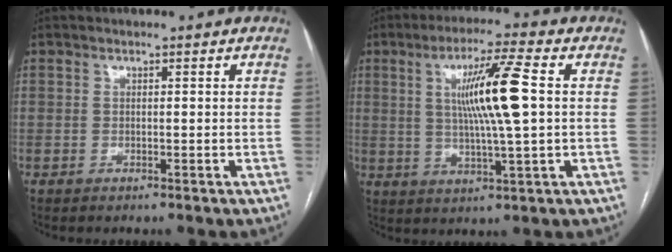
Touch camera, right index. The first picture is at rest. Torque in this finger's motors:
{"motor_torque": [1.12, 0.68, 0.35, 0.11]}